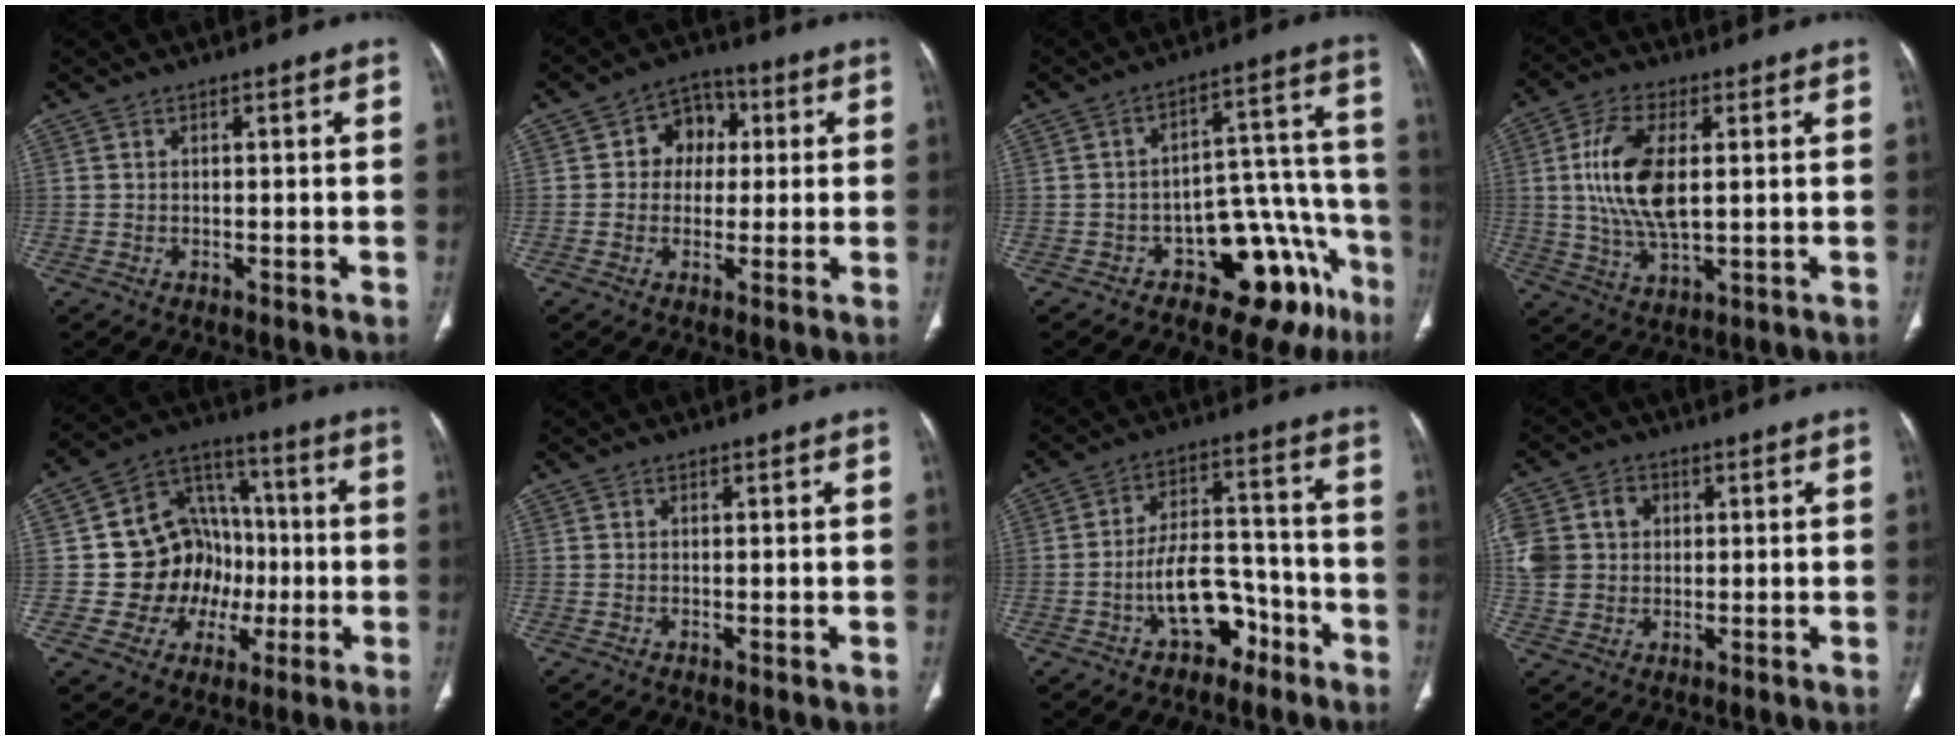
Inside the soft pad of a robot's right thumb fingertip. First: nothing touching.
{"total": 7.9, "force": [1.2, 6.6, 4.2], "torque": [-0.019, 0.012, 0.010]}
{"total": 17.0, "force": [-9.8, 8.8, 10.7], "torque": [-0.064, 0.111, -0.132]}
{"total": 12.9, "force": [1.9, 6.2, 11.2], "torque": [-0.224, -0.007, 0.039]}
{"total": 16.0, "force": [-1.5, 14.4, 6.8], "torque": [-0.047, 0.038, -0.013]}
{"total": 0.0}
{"total": 10.7, "force": [-5.3, 6.4, 6.8], "torque": [-0.090, 0.063, -0.082]}
{"total": 12.0, "force": [2.5, 10.1, 6.0], "torque": [-0.128, 0.017, 0.051]}